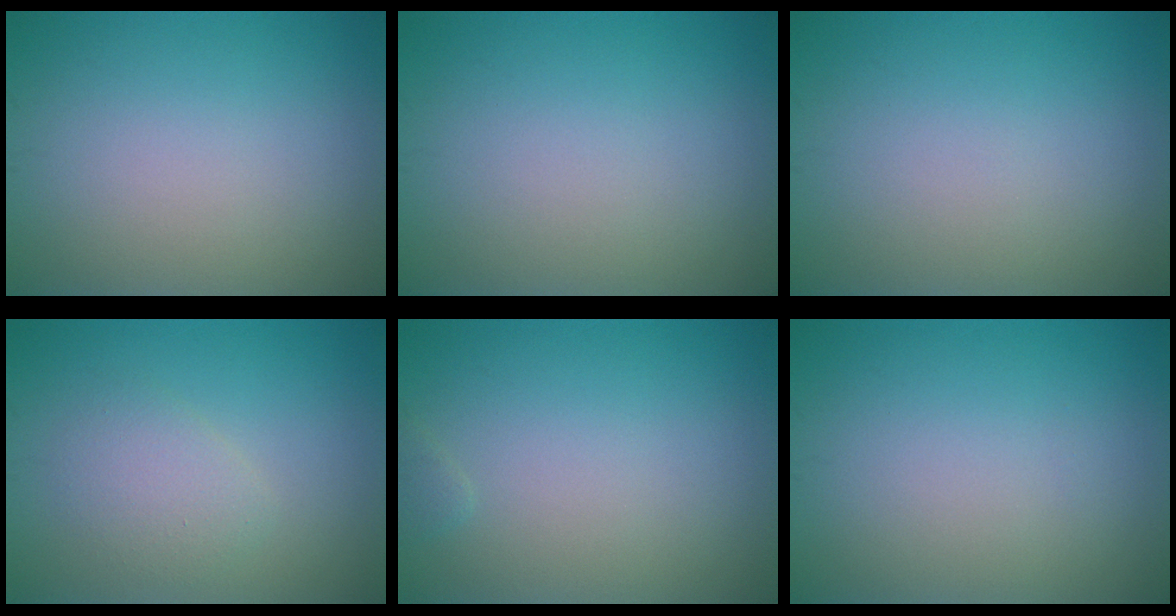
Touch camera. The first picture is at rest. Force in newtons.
{"total": 0.0}
{"total": 0.0}
{"total": 2.4, "press": 2.4, "slide": 0.1}
{"total": 0.6, "press": 0.6, "slide": 0.1}
{"total": 0.0}